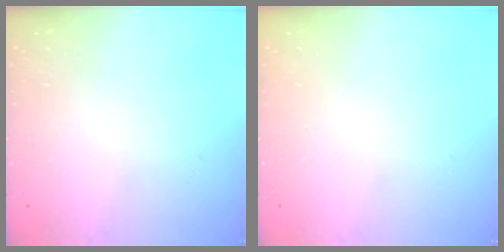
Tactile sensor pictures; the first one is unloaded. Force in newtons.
{"total": 0.0}